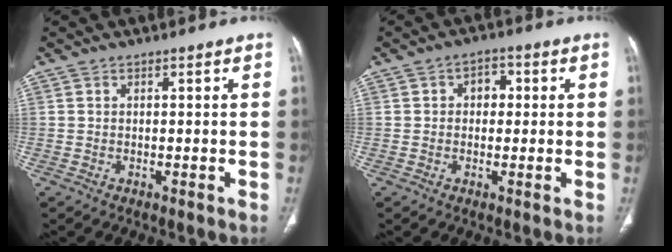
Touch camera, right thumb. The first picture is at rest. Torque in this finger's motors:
{"motor_torque": [-0.22, -0.19, -0.39, 0.19, 0.10]}